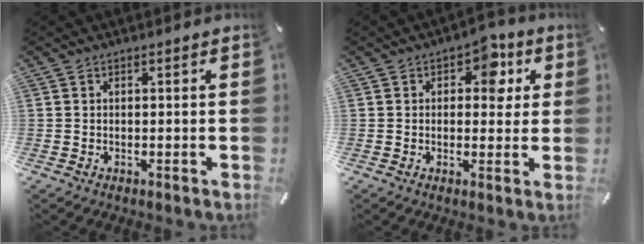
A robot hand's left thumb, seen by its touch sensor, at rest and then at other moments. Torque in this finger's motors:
{"motor_torque": [0.86, 1.09, 0.41, -0.42, 0.12]}